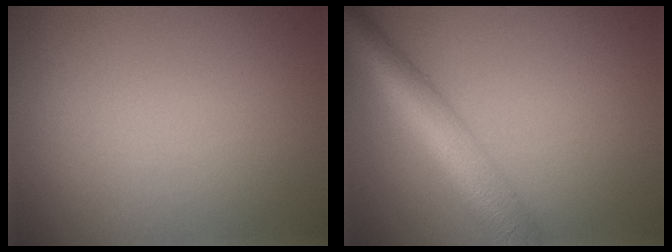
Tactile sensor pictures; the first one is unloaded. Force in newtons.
{"total": 7.2, "press": 7.2, "slide": 0.2}